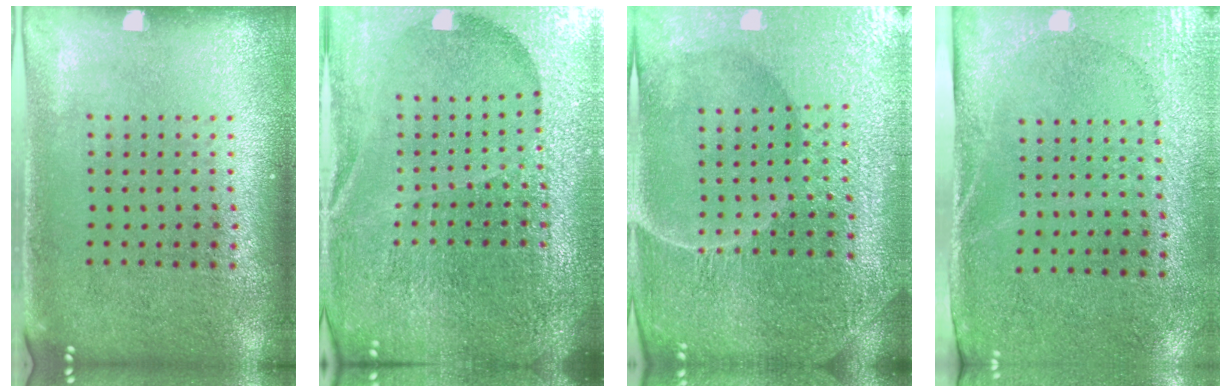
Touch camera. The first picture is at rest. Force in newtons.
{"total": 6.6, "press": 5.7, "slide": 3.3}
{"total": 5.3, "press": 4.9, "slide": 1.8}
{"total": 2.8, "press": 2.3, "slide": 1.6}